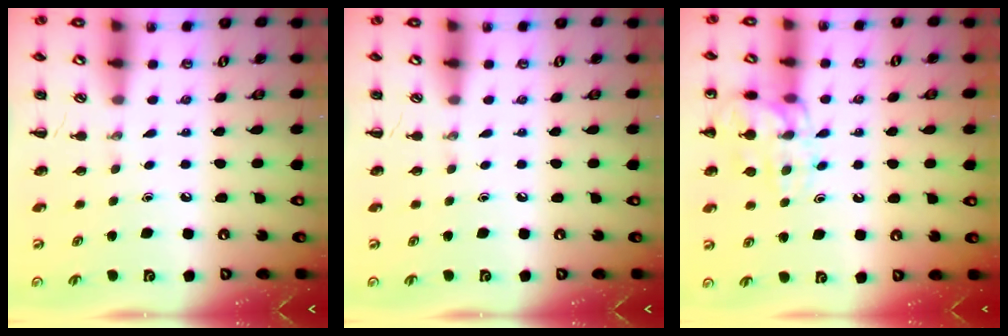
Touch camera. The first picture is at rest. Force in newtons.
{"total": 0.0}
{"total": 14.5, "press": 14.5, "slide": 1.0}